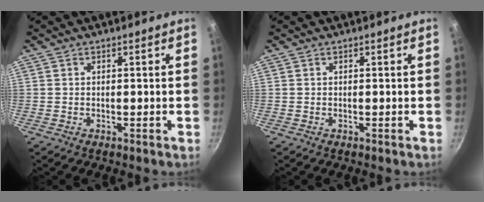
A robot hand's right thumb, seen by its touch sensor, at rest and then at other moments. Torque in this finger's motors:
{"motor_torque": [0.00, 0.00, 0.02, 0.01, 0.00]}